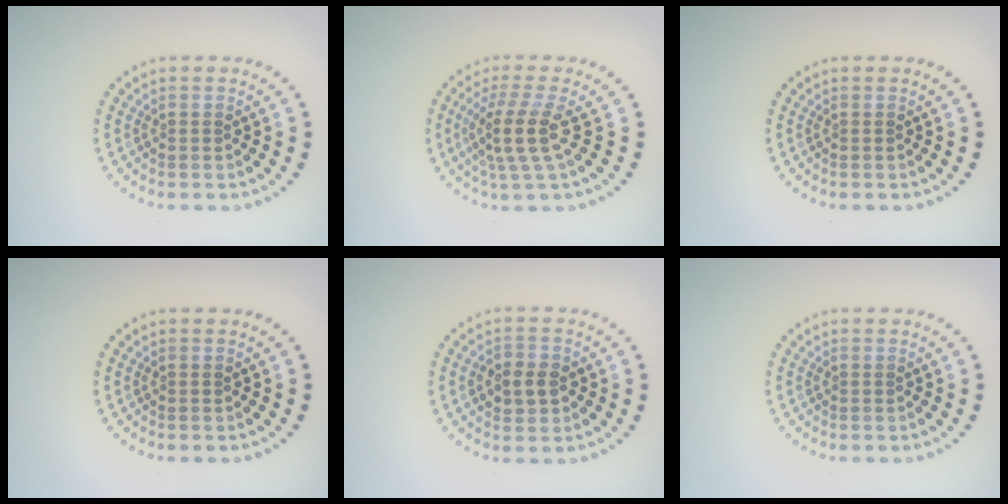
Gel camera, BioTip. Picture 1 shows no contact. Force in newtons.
{"total": 3.6, "press": 2.7, "slide": 2.4}
{"total": 0.0}
{"total": 0.0}
{"total": 2.8, "press": 2.8, "slide": 0.3}
{"total": 0.0}